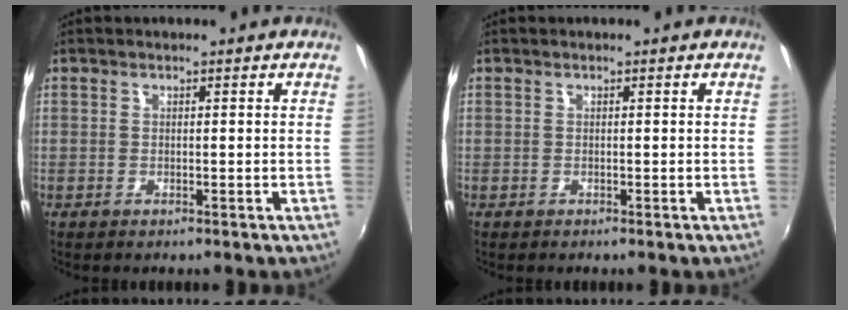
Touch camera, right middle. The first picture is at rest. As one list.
[{"total": 0.0}]